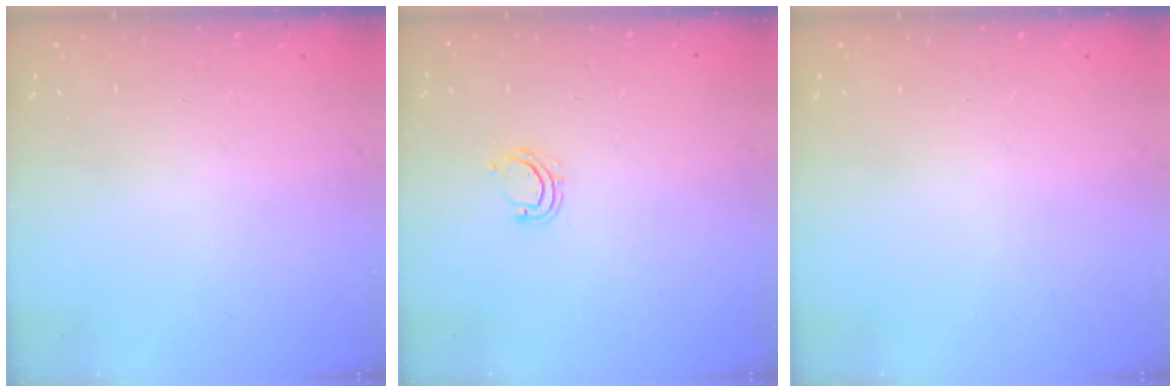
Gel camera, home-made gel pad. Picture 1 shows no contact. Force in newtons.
{"total": 3.9, "press": 3.9, "slide": 0.4}
{"total": 0.0}